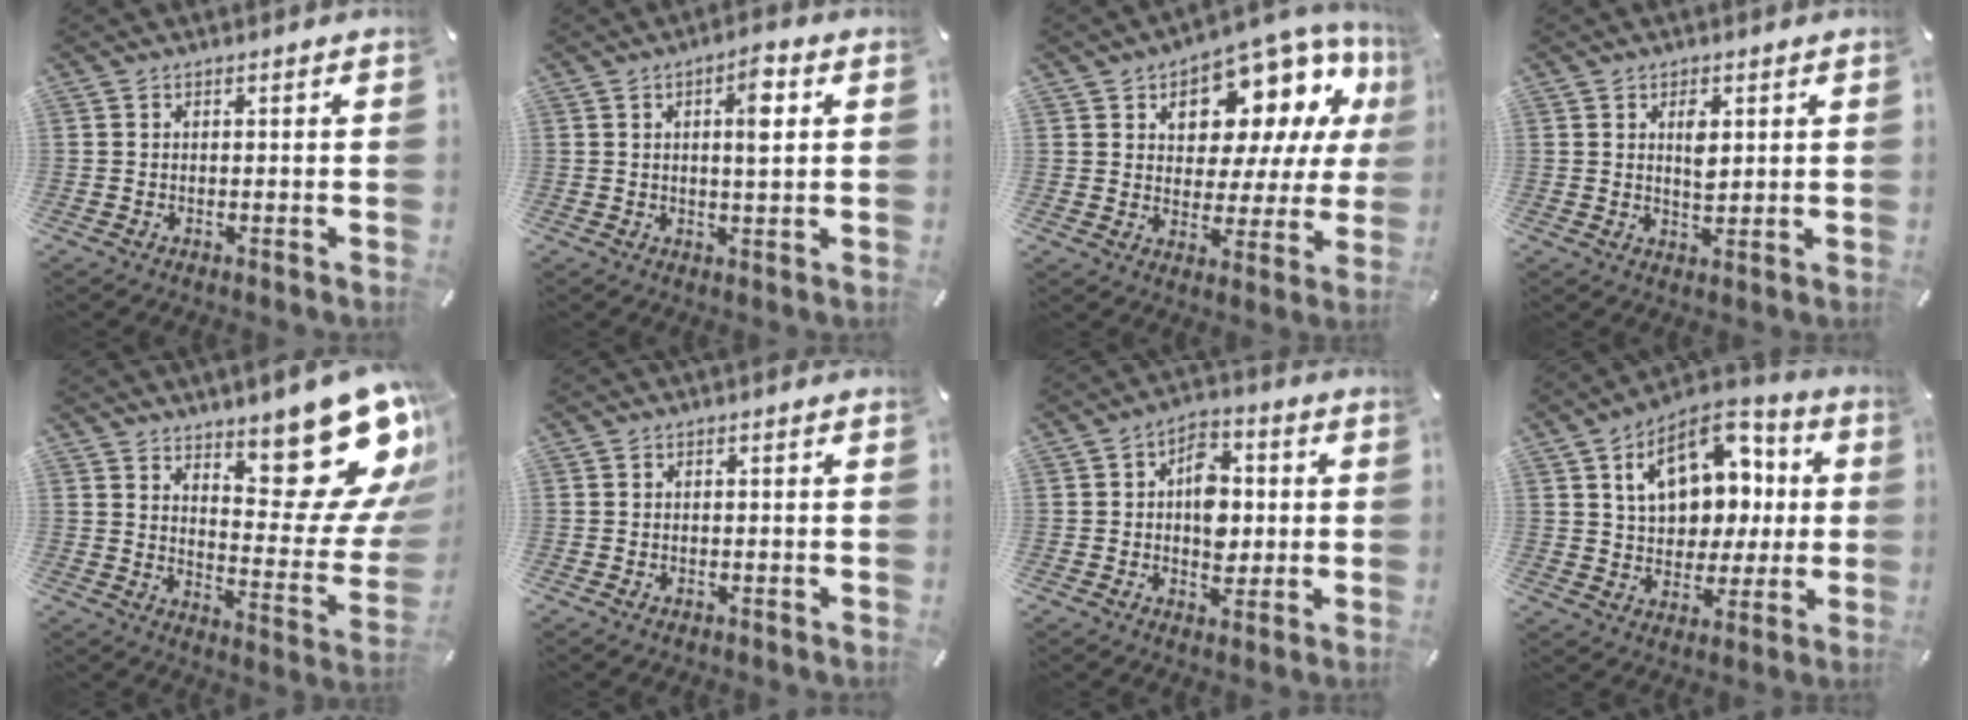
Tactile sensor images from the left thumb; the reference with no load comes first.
{"total": 6.5, "force": [2.0, 2.0, 5.9], "torque": [-0.087, -0.006, 0.025]}
{"total": 13.7, "force": [8.6, 8.0, 7.0], "torque": [-0.106, -0.068, 0.150]}
{"total": 4.1, "force": [1.4, 2.2, 3.1], "torque": [-0.045, -0.005, 0.018]}
{"total": 21.5, "force": [14.6, 8.2, 13.5], "torque": [-0.139, -0.135, 0.243]}
{"total": 0.9, "force": [-0.3, 0.6, 0.5], "torque": [-0.011, 0.000, -0.007]}
{"total": 9.3, "force": [0.2, 6.6, 6.5], "torque": [-0.084, 0.003, 0.002]}
{"total": 15.7, "force": [5.6, 11.5, 9.1], "torque": [-0.145, -0.014, 0.108]}